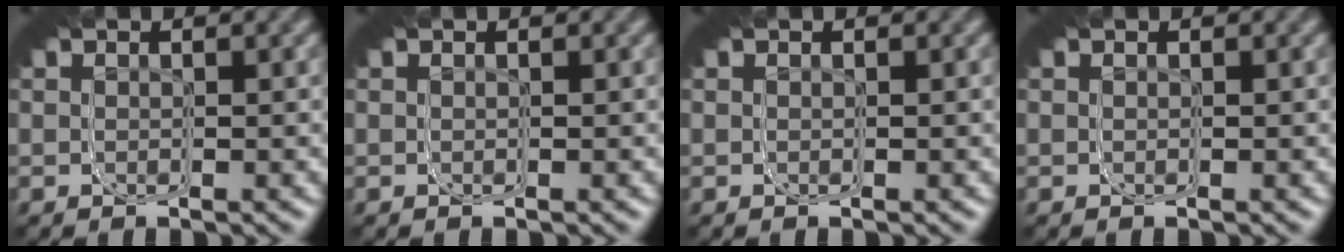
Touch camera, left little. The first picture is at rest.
{"total": 0.0}
{"total": 0.0}
{"total": 0.0}